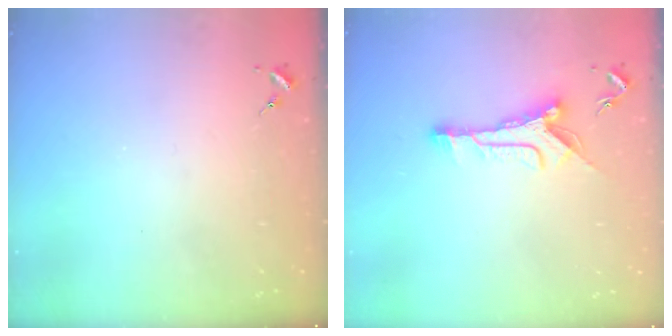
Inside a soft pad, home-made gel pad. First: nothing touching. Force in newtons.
{"total": 10.4, "press": 10.3, "slide": 0.8}